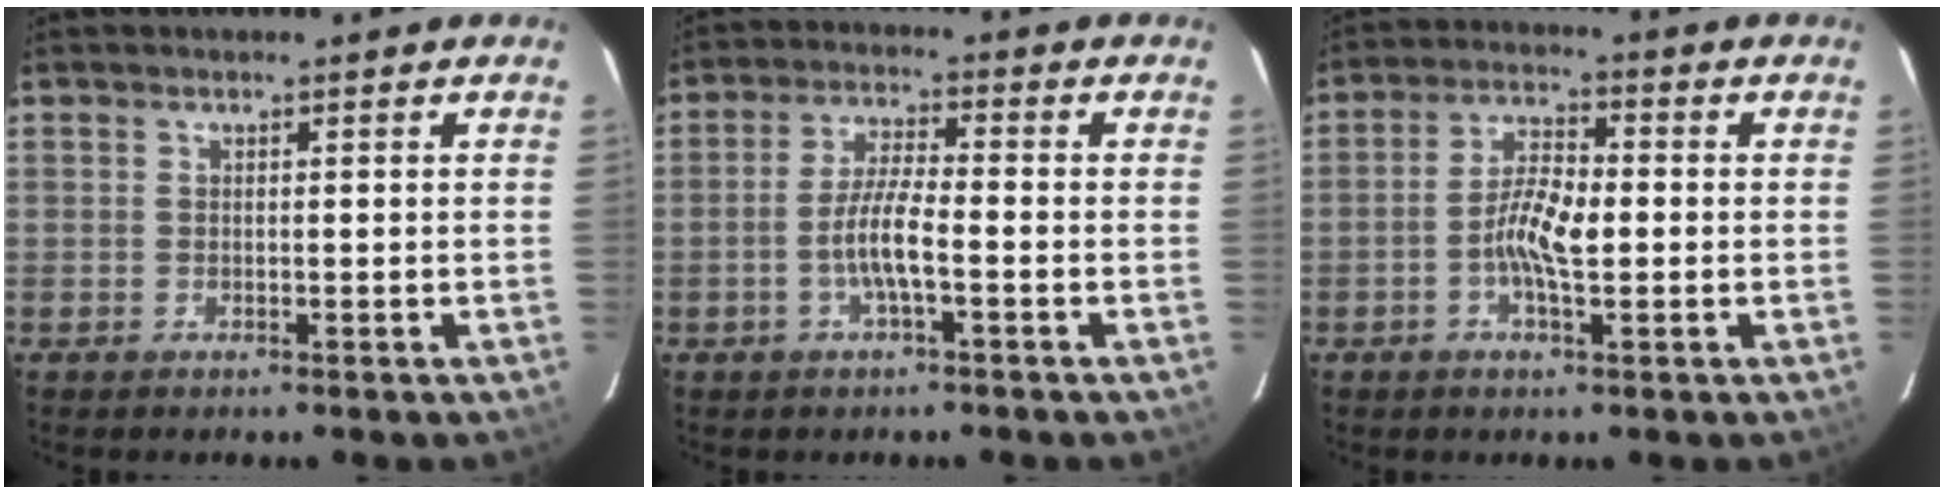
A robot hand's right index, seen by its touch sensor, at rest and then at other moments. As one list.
[{"total": 5.9, "force": [-2.1, 0.7, 5.5], "torque": [-0.112, 0.006, -0.042]}, {"total": 6.7, "force": [-1.3, 2.2, 6.2], "torque": [-0.121, 0.012, -0.028]}]